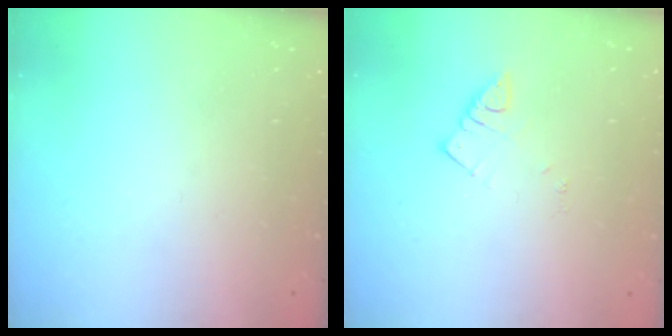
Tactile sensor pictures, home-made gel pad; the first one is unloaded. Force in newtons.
{"total": 2.6, "press": 2.6, "slide": 0.1}